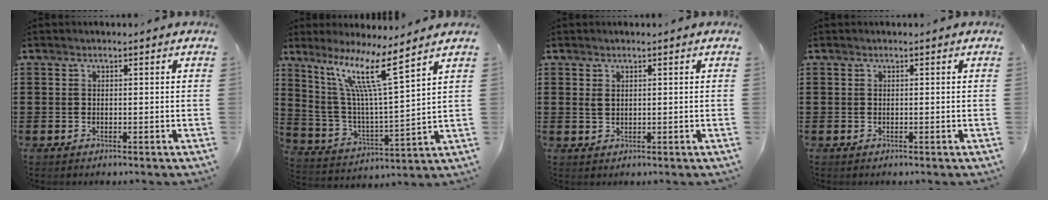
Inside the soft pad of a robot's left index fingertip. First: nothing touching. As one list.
[{"total": 11.9, "force": [8.1, 0.5, 8.8], "torque": [-0.194, -0.037, 0.133]}, {"total": 1.3, "force": [0.5, 0.7, 0.9], "torque": [-0.021, 0.004, 0.008]}, {"total": 0.0}]